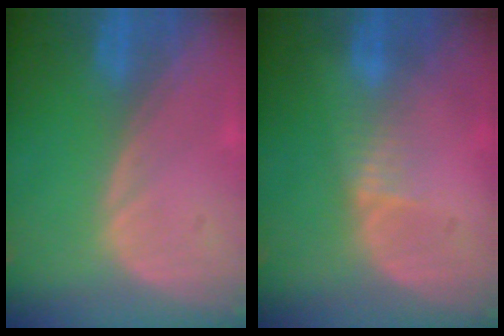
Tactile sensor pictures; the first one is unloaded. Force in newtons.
{"total": 2.3, "press": 2.1, "slide": 1.0}